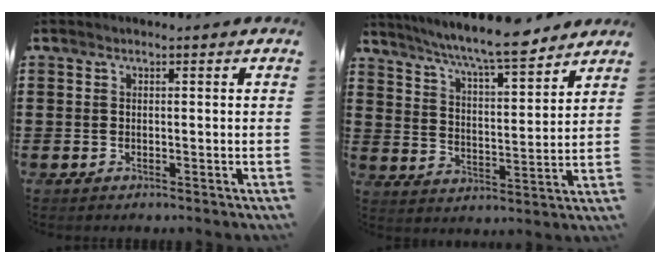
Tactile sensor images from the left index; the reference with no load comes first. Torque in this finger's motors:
{"motor_torque": [1.68, -0.46, 0.66, 0.13]}